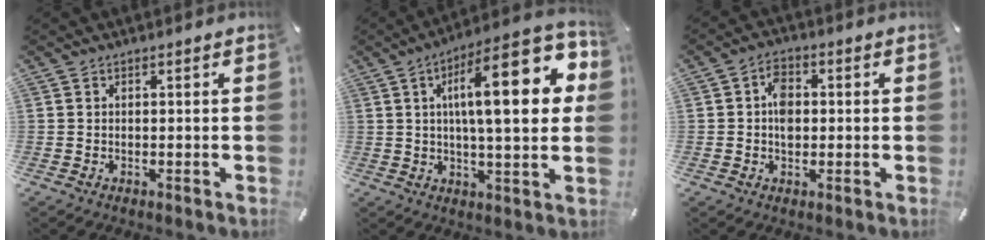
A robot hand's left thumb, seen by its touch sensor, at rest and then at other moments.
{"total": 22.5, "force": [5.8, 7.1, 20.5], "torque": [-0.315, -0.019, 0.078]}
{"total": 5.5, "force": [0.2, 4.0, 3.7], "torque": [-0.046, 0.001, -0.001]}